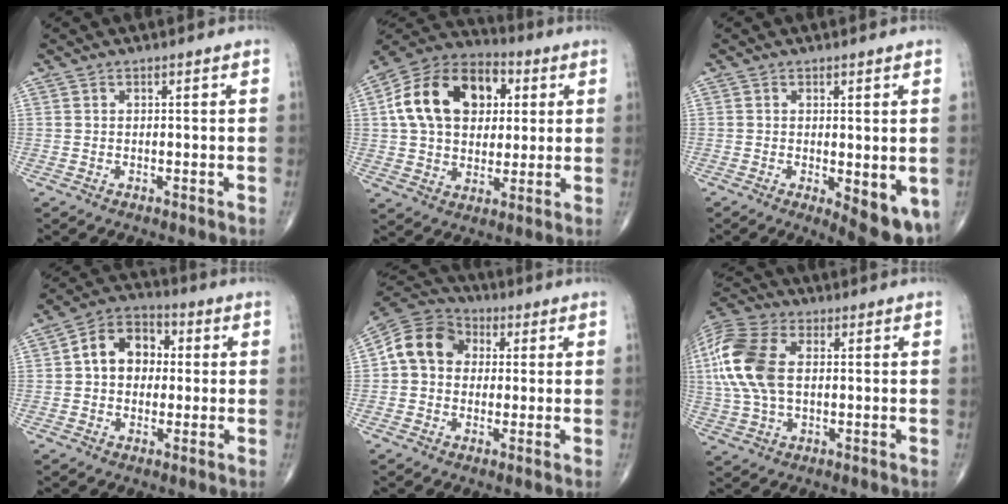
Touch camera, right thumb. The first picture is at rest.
{"total": 20.1, "force": [4.3, 14.2, 13.5], "torque": [-0.216, 0.013, 0.069]}
{"total": 8.1, "force": [-2.0, 3.0, 7.3], "torque": [-0.089, -0.020, -0.020]}
{"total": 10.1, "force": [1.1, 7.7, 6.4], "torque": [-0.074, 0.025, 0.006]}
{"total": 10.8, "force": [1.5, 9.0, 5.8], "torque": [-0.087, 0.024, 0.011]}
{"total": 15.8, "force": [1.9, 9.5, 12.5], "torque": [-0.291, 0.013, 0.033]}